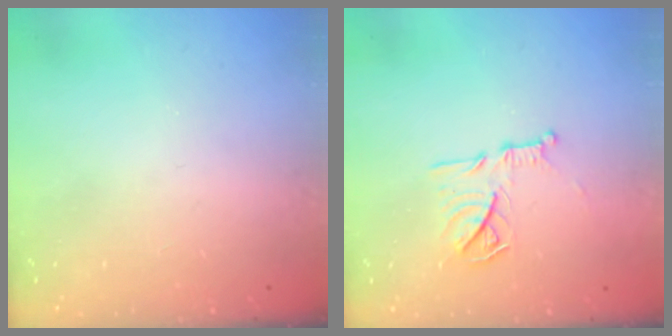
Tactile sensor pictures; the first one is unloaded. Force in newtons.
{"total": 12.5, "press": 12.5, "slide": 0.8}